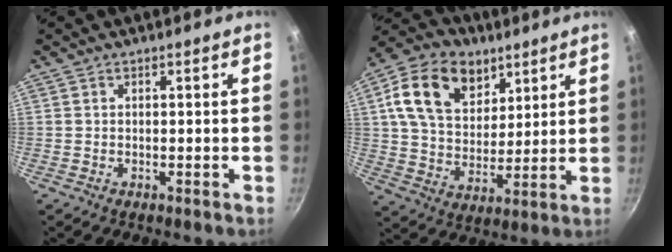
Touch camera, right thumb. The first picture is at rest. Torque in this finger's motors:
{"motor_torque": [0.84, 1.46, 0.73, -0.05, 0.16]}